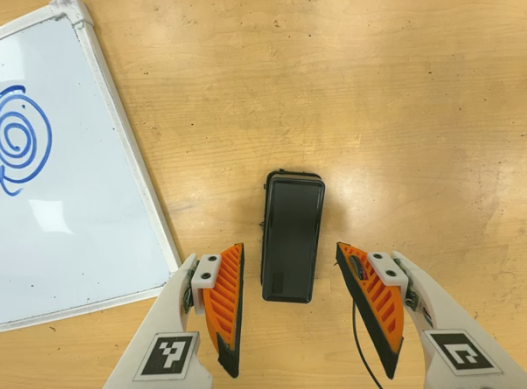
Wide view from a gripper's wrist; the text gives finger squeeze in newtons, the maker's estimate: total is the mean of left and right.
{"total": 0.0}